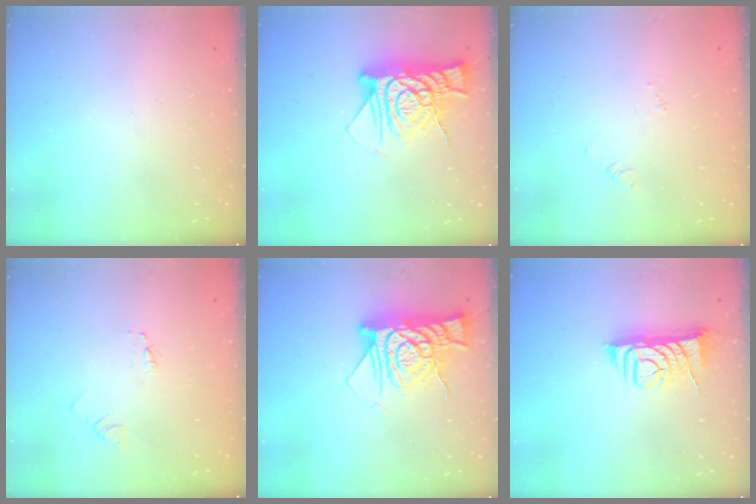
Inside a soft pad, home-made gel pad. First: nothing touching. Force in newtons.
{"total": 12.5, "press": 12.5, "slide": 1.1}
{"total": 2.7, "press": 2.7, "slide": 0.2}
{"total": 2.1, "press": 2.1, "slide": 0.1}
{"total": 12.5, "press": 12.5, "slide": 1.1}
{"total": 8.2, "press": 8.1, "slide": 1.2}